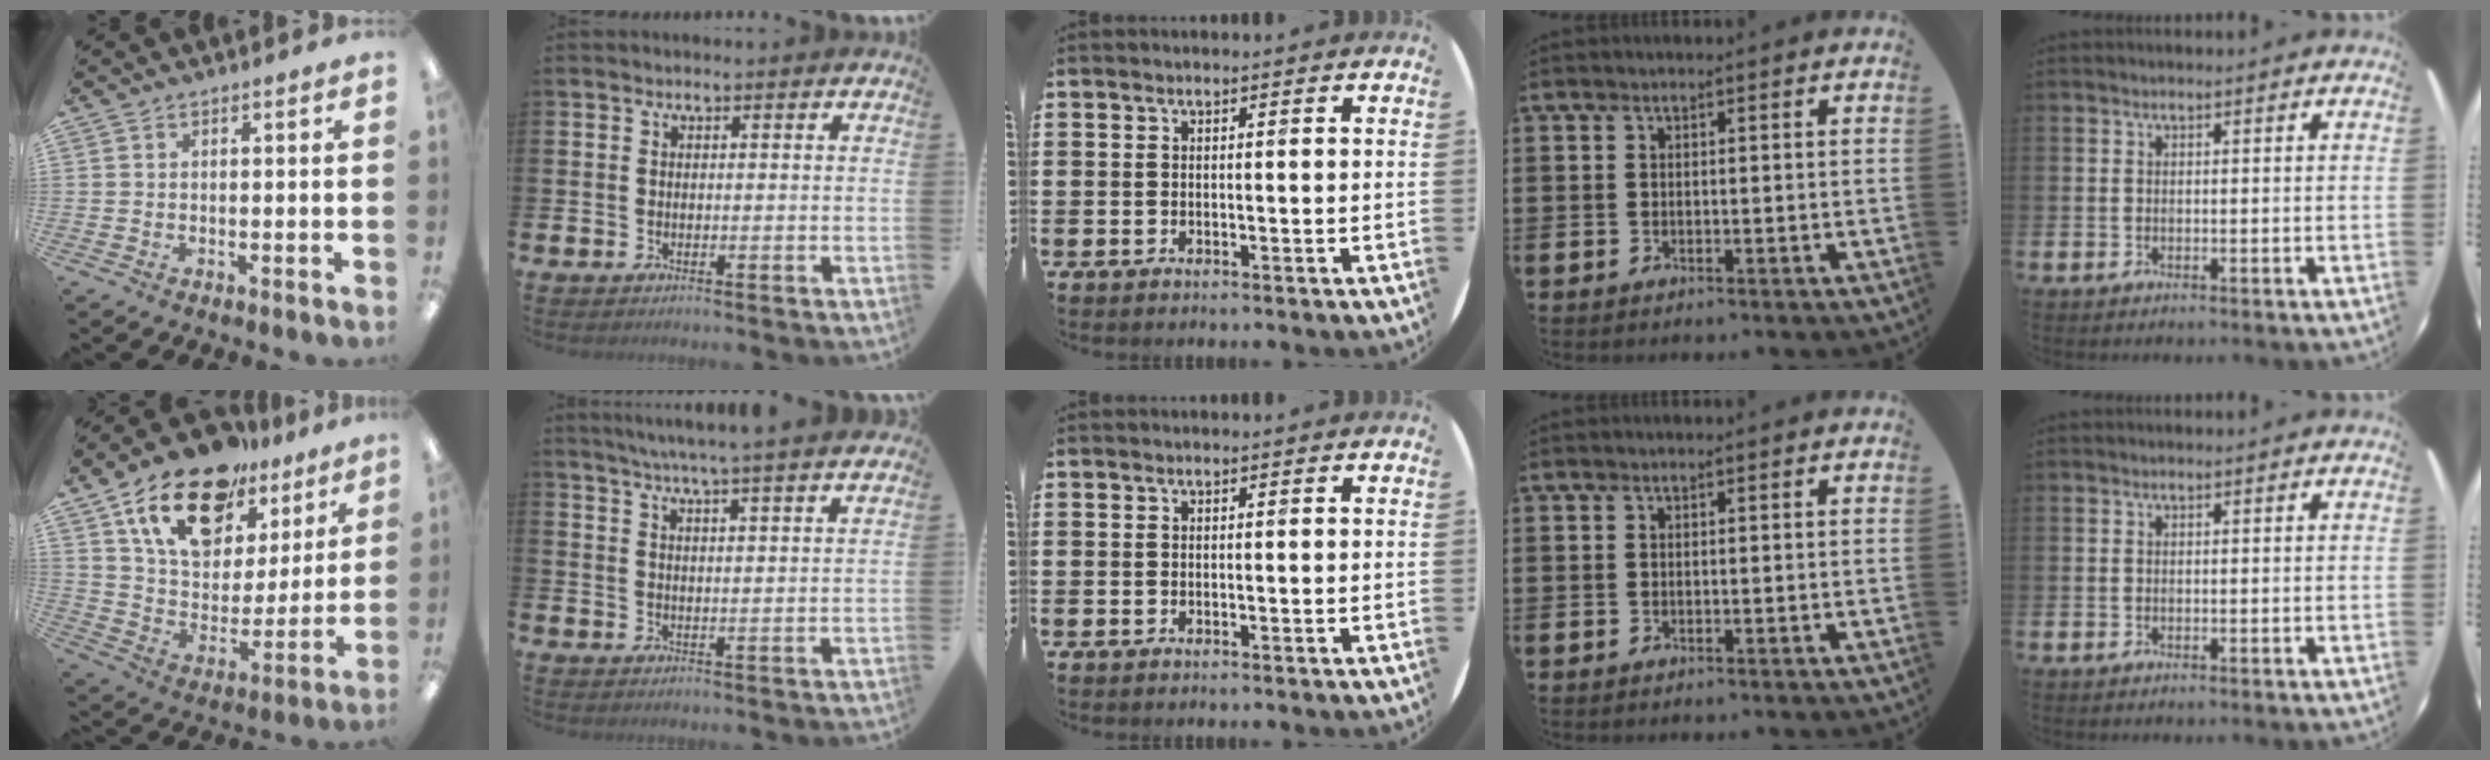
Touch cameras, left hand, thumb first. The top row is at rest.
{"thumb": {"total": 20.6, "force": [13.1, 11.7, 10.9], "torque": [-0.192, -0.066, 0.235]}, "index": {"total": 5.5, "force": [5.1, -1.1, 1.6], "torque": [-0.044, -0.030, 0.087]}}